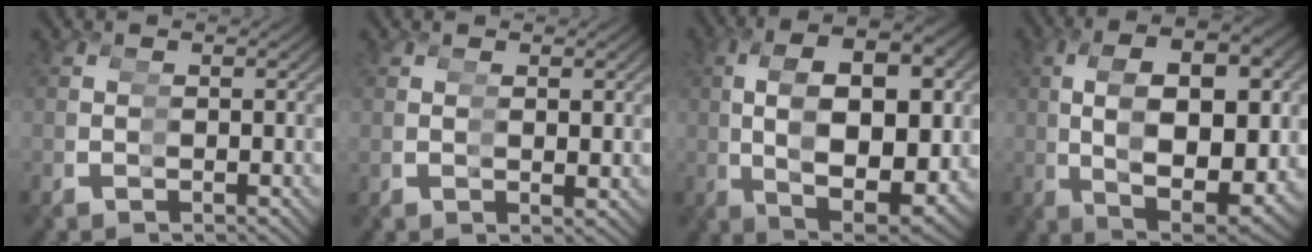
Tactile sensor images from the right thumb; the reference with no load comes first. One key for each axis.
{"total": 1.2, "fx": 0.7, "fy": -1.0, "fz": -0.1, "tx": 0.019, "ty": 0.019, "tz": 0.006}
{"total": 9.2, "fx": 0.6, "fy": 4.9, "fz": 7.7, "tx": -0.154, "ty": 0.005, "tz": 0.017}
{"total": 8.0, "fx": 0.5, "fy": 4.0, "fz": 6.9, "tx": -0.139, "ty": 0.008, "tz": 0.014}